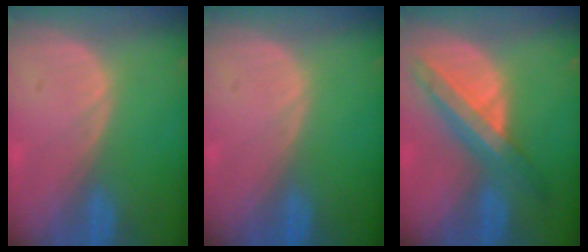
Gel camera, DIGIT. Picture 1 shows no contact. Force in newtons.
{"total": 0.0}
{"total": 8.7, "press": 7.4, "slide": 4.5}